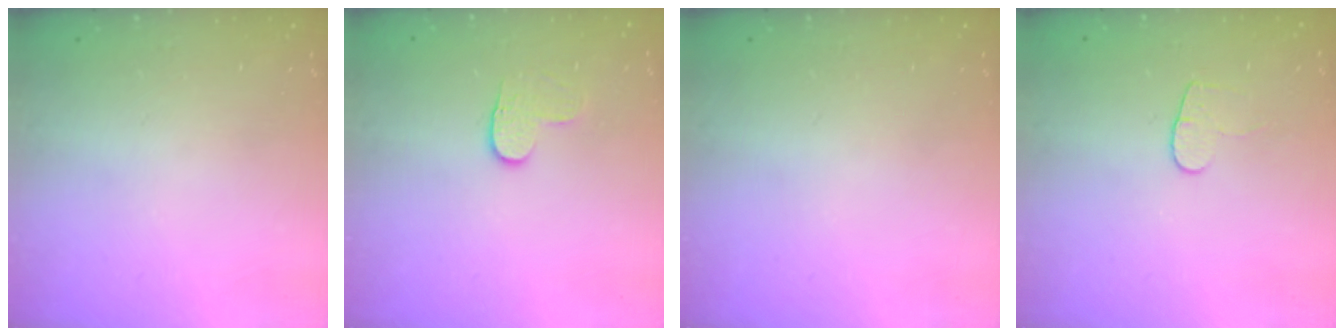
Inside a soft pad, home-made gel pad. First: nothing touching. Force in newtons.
{"total": 3.6, "press": 3.6, "slide": 0.4}
{"total": 0.0}
{"total": 4.5, "press": 4.4, "slide": 0.5}